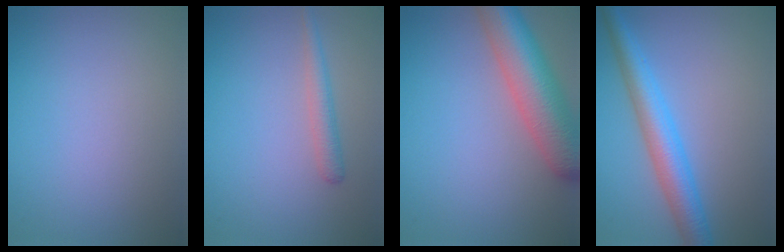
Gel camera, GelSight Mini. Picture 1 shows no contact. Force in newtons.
{"total": 1.7, "press": 1.7, "slide": 0.1}
{"total": 8.1, "press": 8.1, "slide": 0.5}
{"total": 4.7, "press": 4.7, "slide": 0.1}